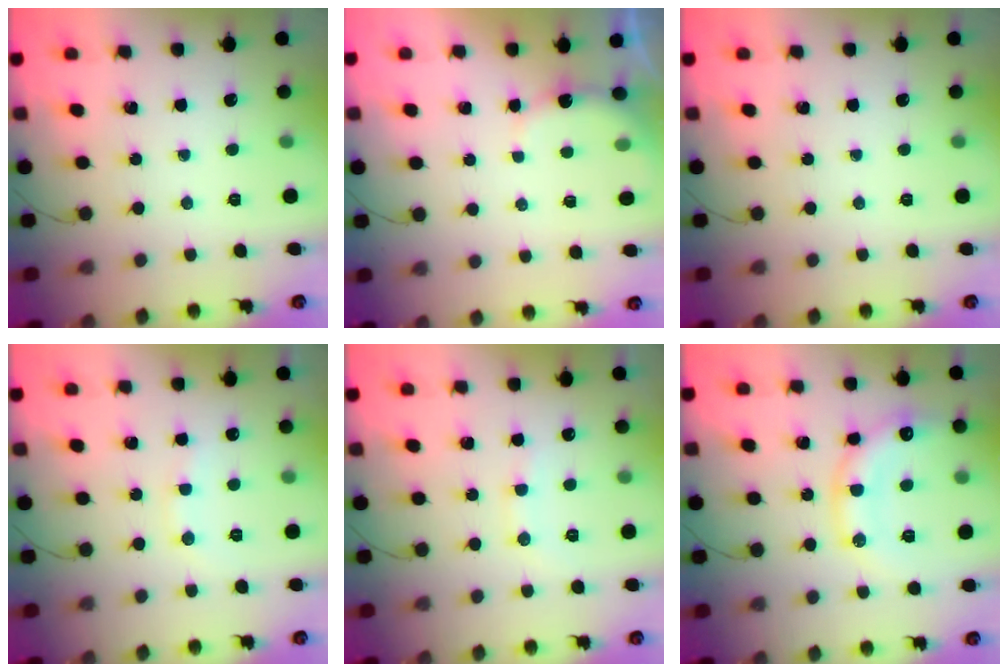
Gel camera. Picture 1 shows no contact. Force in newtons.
{"total": 5.7, "press": 5.7, "slide": 1.0}
{"total": 0.0}
{"total": 7.7, "press": 7.5, "slide": 1.6}
{"total": 8.6, "press": 8.5, "slide": 0.9}
{"total": 14.7, "press": 14.6, "slide": 1.5}